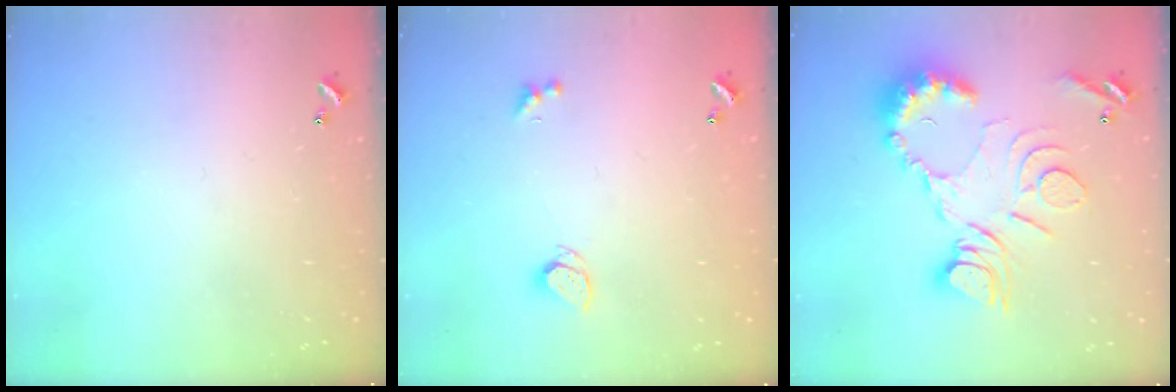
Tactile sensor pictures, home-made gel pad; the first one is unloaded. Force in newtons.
{"total": 0.9, "press": 0.8, "slide": 0.3}
{"total": 16.2, "press": 16.1, "slide": 2.0}